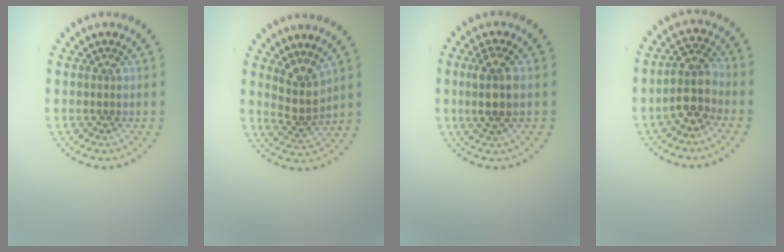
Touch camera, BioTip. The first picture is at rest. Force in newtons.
{"total": 2.9, "press": 2.2, "slide": 1.9}
{"total": 3.0, "press": 2.7, "slide": 1.3}
{"total": 3.3, "press": 2.9, "slide": 1.6}